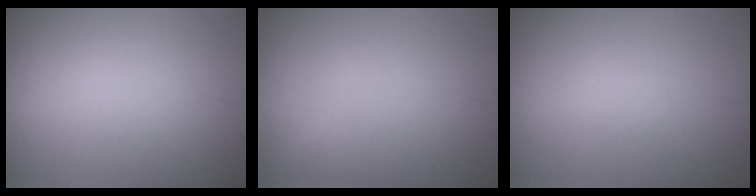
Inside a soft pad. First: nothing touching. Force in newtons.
{"total": 0.6, "press": 0.6, "slide": 0.0}
{"total": 0.6, "press": 0.6, "slide": 0.1}